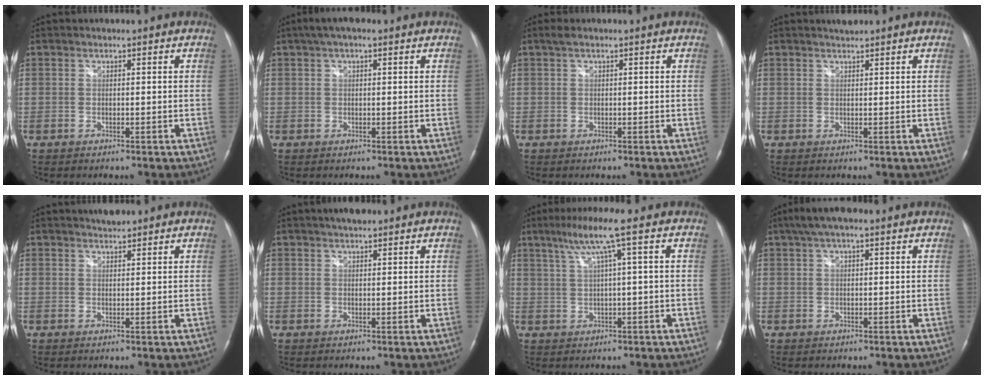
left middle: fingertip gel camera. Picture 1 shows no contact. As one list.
[{"total": 3.8, "force": [2.3, 1.4, 2.7], "torque": [-0.054, 0.028, 0.040]}, {"total": 1.0, "force": [0.6, 0.5, 0.6], "torque": [-0.015, 0.008, 0.009]}, {"total": 1.3, "force": [1.3, 0.1, 0.3], "torque": [-0.013, 0.004, 0.025]}, {"total": 2.0, "force": [1.9, 0.3, 0.5], "torque": [-0.018, 0.004, 0.034]}, {"total": 2.6, "force": [2.1, 0.8, 1.4], "torque": [-0.025, 0.009, 0.033]}, {"total": 6.4, "force": [3.0, -1.2, 5.5], "torque": [-0.108, 0.020, 0.056]}, {"total": 5.1, "force": [3.5, 1.5, 3.4], "torque": [-0.068, 0.033, 0.061]}]